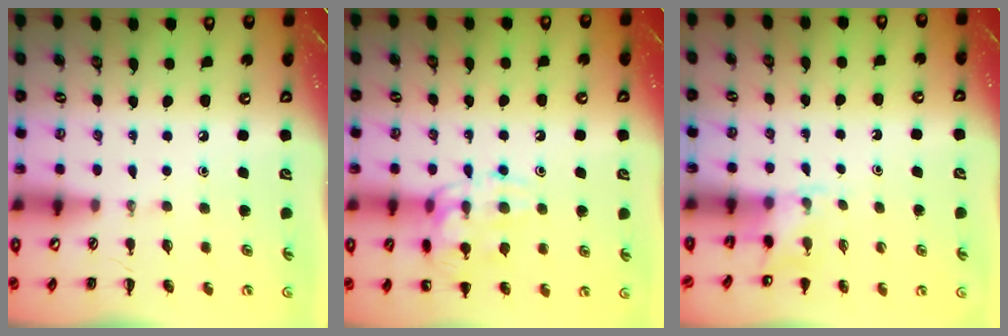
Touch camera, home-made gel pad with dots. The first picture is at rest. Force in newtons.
{"total": 14.4, "press": 14.3, "slide": 1.4}
{"total": 2.5, "press": 2.4, "slide": 0.9}